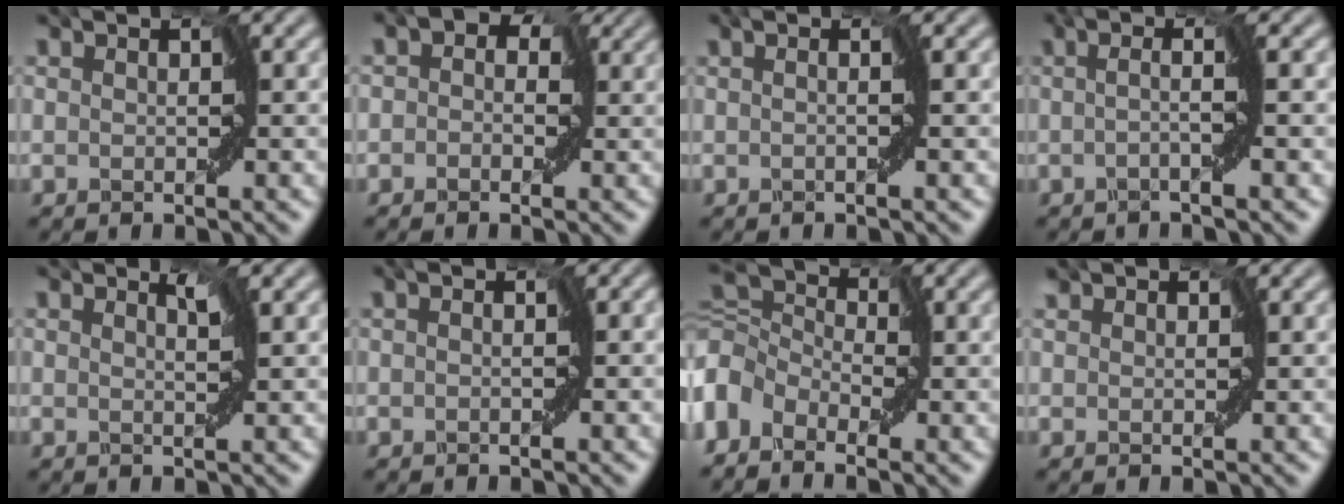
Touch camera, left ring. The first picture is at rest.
{"total": 2.9, "force": [0.6, 2.3, 1.8], "torque": [-0.003, 0.011, -0.006]}
{"total": 0.7, "force": [-0.1, -0.5, 0.4], "torque": [-0.011, 0.000, -0.004]}
{"total": 1.8, "force": [-0.2, -0.5, 1.7], "torque": [-0.030, 0.003, -0.014]}
{"total": 1.0, "force": [0.7, -0.3, 0.7], "torque": [-0.010, -0.001, 0.012]}
{"total": 0.6, "force": [-0.3, -0.1, 0.5], "torque": [-0.012, -0.001, -0.008]}
{"total": 7.0, "force": [-0.1, 4.6, 5.3], "torque": [-0.104, 0.021, -0.010]}
{"total": 0.5, "force": [0.4, 0.3, 0.0], "torque": [0.002, -0.001, 0.002]}